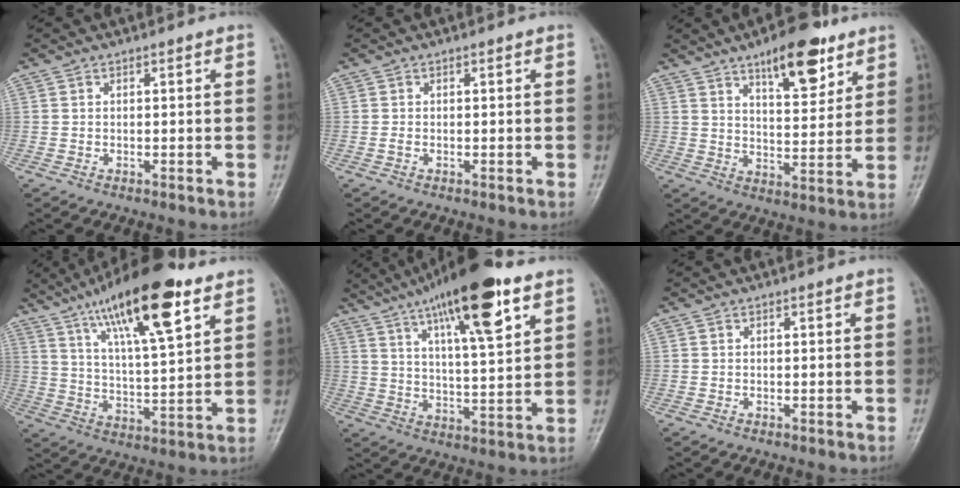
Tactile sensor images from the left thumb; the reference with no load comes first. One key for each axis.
{"total": 0.6, "fx": 0.1, "fy": 0.3, "fz": 0.5, "tx": -0.010, "ty": 0.001, "tz": 0.003}
{"total": 12.4, "fx": 7.7, "fy": 4.7, "fz": 8.6, "tx": -0.101, "ty": -0.044, "tz": 0.119}
{"total": 19.9, "fx": 11.3, "fy": 5.3, "fz": 15.5, "tx": -0.241, "ty": -0.035, "tz": 0.196}
{"total": 19.7, "fx": 11.0, "fy": 4.9, "fz": 15.5, "tx": -0.240, "ty": -0.031, "tz": 0.183}
{"total": 0.0}